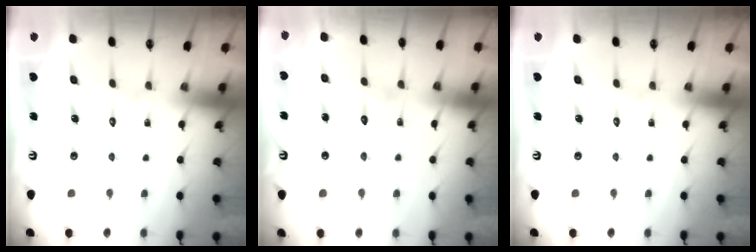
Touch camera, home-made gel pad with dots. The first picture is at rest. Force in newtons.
{"total": 6.3, "press": 6.2, "slide": 0.6}
{"total": 0.0}